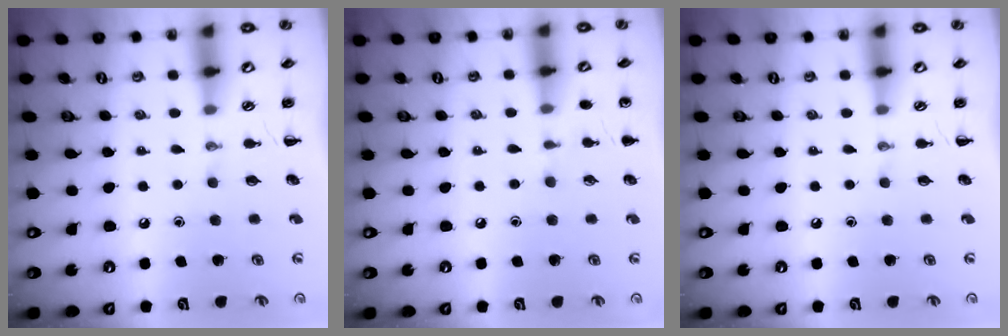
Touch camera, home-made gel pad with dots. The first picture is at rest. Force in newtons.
{"total": 4.8, "press": 4.6, "slide": 1.4}
{"total": 0.0}